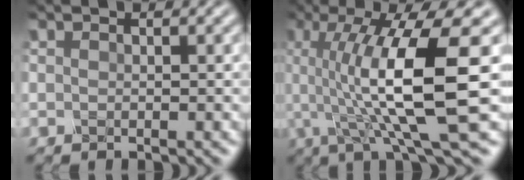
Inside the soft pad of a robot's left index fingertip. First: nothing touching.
{"total": 11.4, "force": [0.5, 2.4, 11.2], "torque": [-0.169, 0.000, 0.011]}